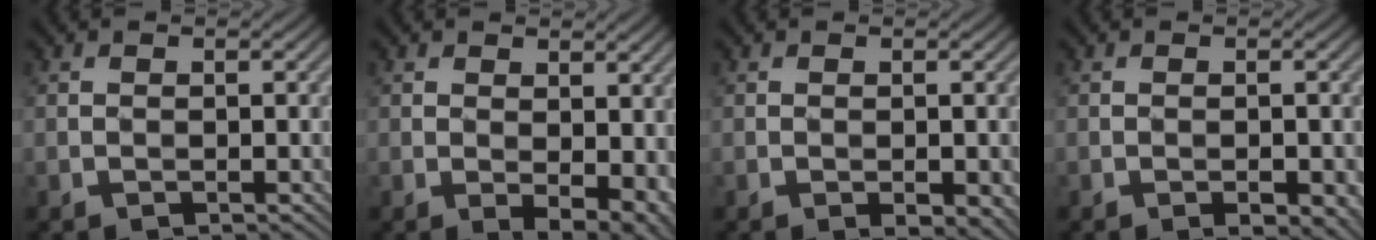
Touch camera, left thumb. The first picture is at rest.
{"total": 5.5, "force": [0.0, 3.0, 4.6], "torque": [-0.062, -0.008, 0.007]}
{"total": 2.3, "force": [-0.9, 0.9, 1.9], "torque": [-0.024, -0.002, -0.008]}
{"total": 2.5, "force": [-1.3, 0.9, 2.0], "torque": [-0.028, 0.001, -0.014]}